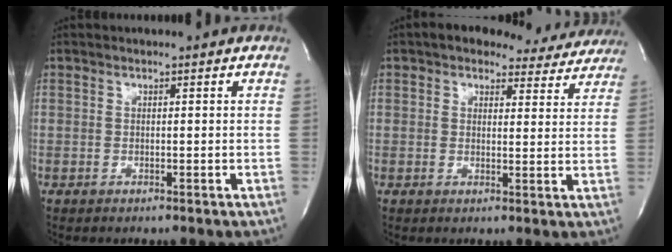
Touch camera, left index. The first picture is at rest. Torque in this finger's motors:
{"motor_torque": [0.59, -0.73, 0.16, 0.01]}